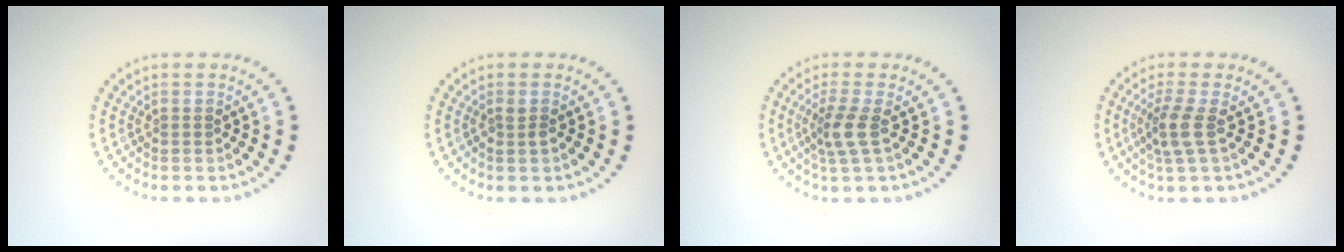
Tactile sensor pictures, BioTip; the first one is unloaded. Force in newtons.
{"total": 0.6, "press": 0.6, "slide": 0.1}
{"total": 2.5, "press": 1.9, "slide": 1.6}
{"total": 2.7, "press": 2.0, "slide": 1.8}